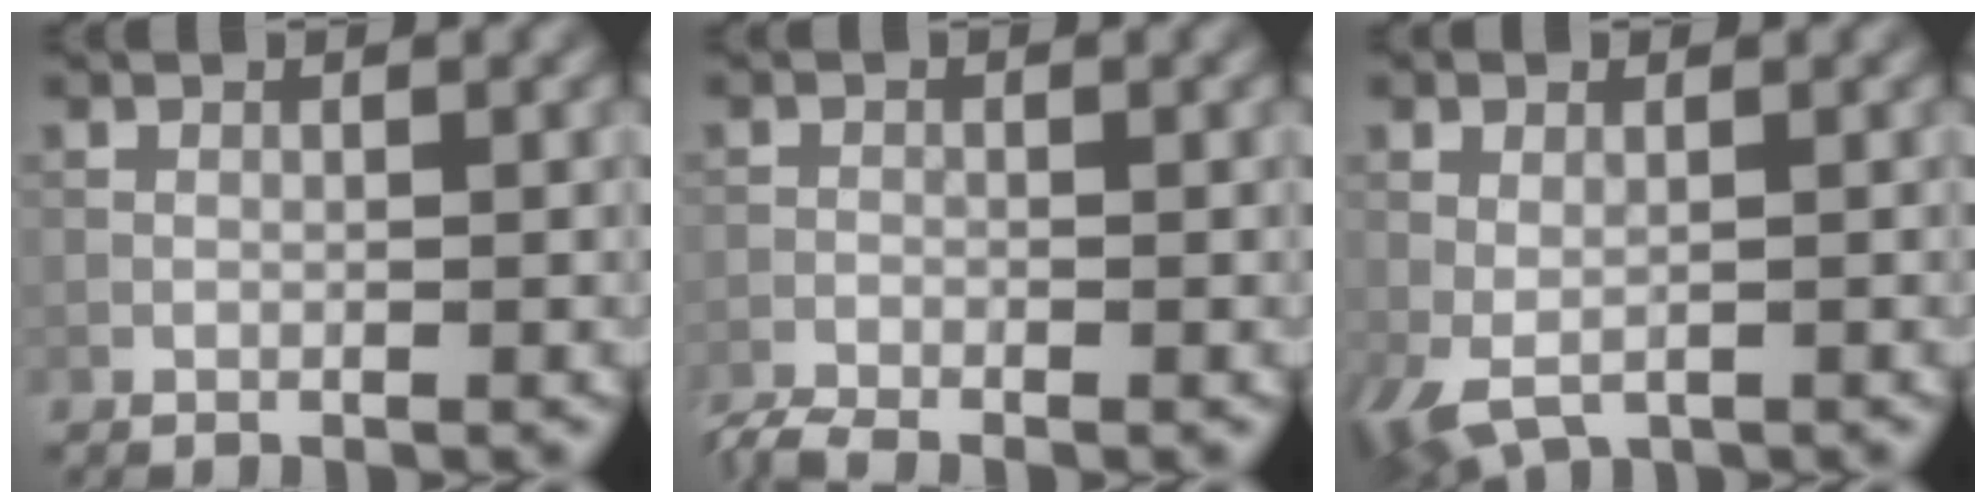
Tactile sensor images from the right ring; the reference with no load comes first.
{"total": 3.0, "force": [-2.7, 0.3, 1.2], "torque": [-0.031, -0.010, -0.063]}
{"total": 3.8, "force": [-1.1, 2.4, 2.8], "torque": [-0.064, -0.007, -0.015]}